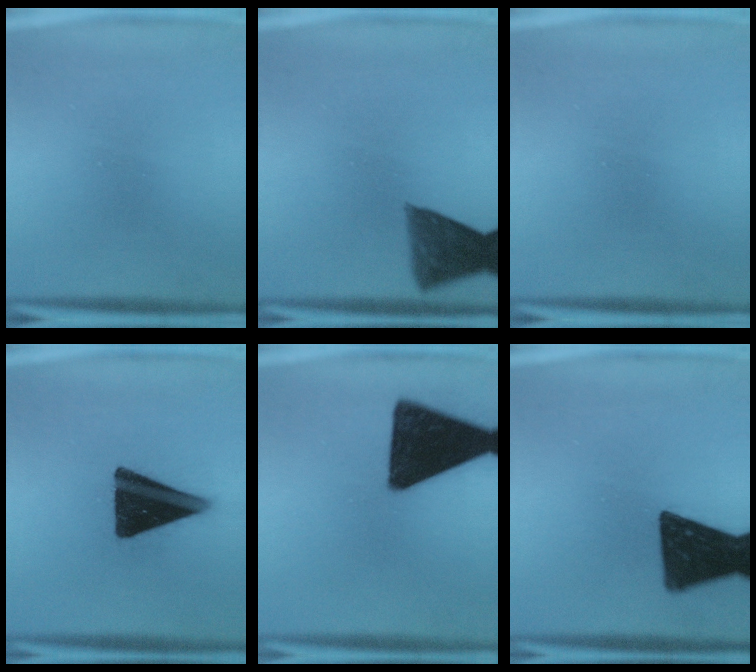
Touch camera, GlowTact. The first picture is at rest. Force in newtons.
{"total": 7.5}
{"total": 0.0}
{"total": 17.4}
{"total": 18.4}
{"total": 17.1}